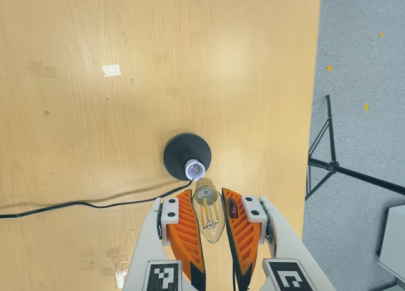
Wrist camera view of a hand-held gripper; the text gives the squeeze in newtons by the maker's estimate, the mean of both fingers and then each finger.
{"total": 20.7, "left": 24.0, "right": 17.3}